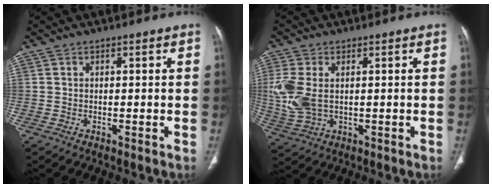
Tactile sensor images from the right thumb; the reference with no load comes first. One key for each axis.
{"total": 9.3, "fx": 0.8, "fy": 5.6, "fz": 7.3, "tx": -0.194, "ty": 0.000, "tz": 0.025}